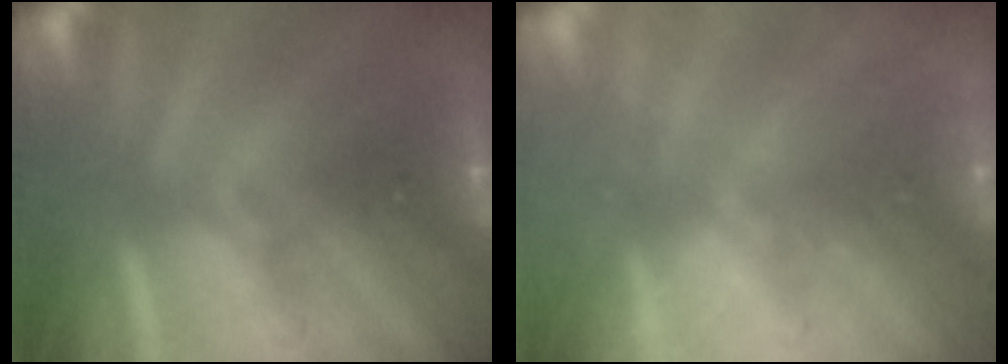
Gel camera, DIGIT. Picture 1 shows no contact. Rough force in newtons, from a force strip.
{"total": 2.5}